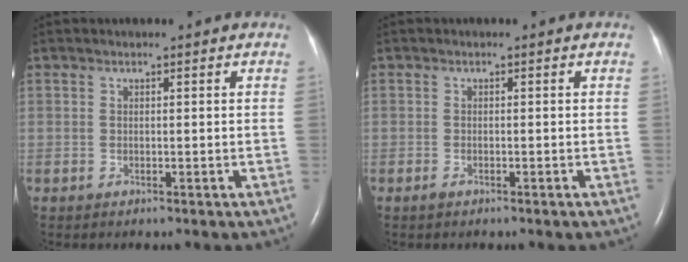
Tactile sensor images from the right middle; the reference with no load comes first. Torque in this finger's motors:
{"motor_torque": [-0.07, 0.11, 0.01, 0.01]}